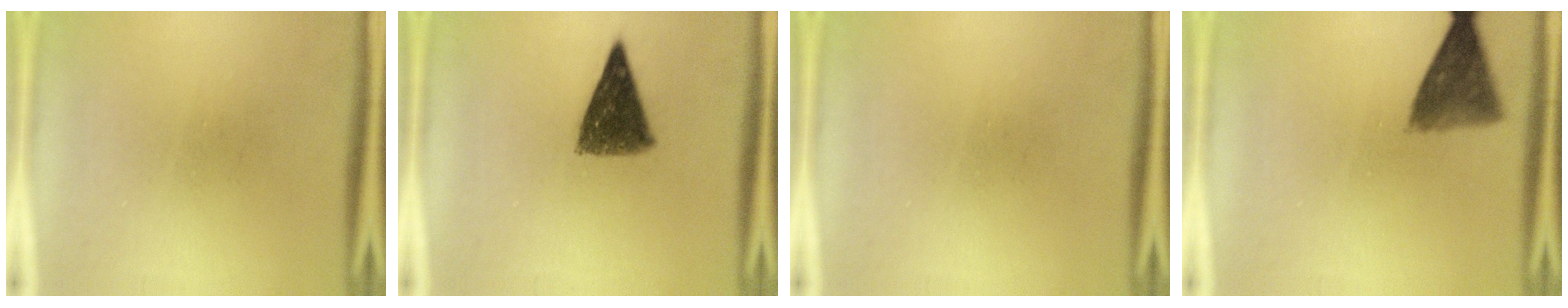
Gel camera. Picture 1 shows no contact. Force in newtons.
{"total": 9.0}
{"total": 0.0}
{"total": 7.4}